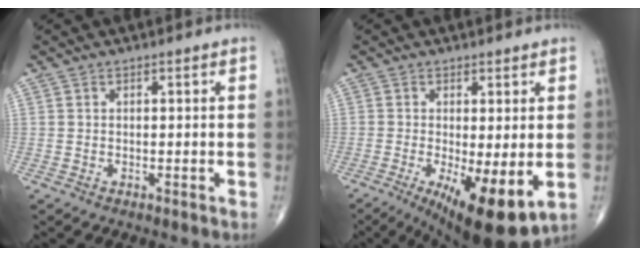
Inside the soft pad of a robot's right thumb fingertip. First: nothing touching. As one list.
[{"total": 12.5, "force": [-3.1, 3.8, 11.5], "torque": [-0.178, -0.025, -0.036]}]